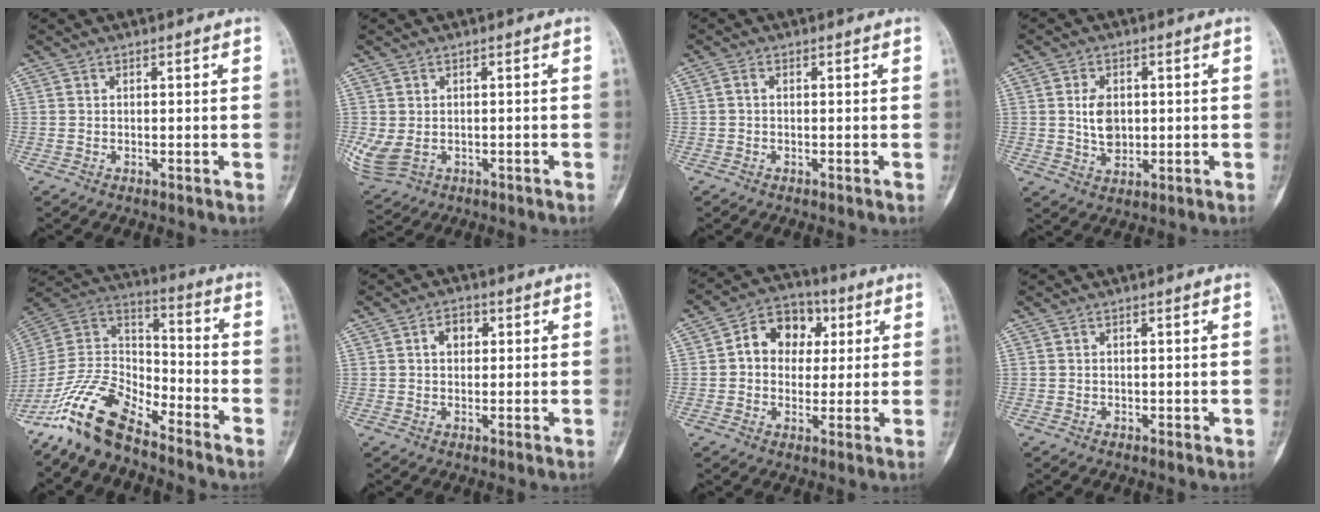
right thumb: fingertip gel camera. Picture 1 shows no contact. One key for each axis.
{"total": 6.3, "fx": -1.3, "fy": 4.5, "fz": 4.2, "tx": -0.104, "ty": 0.004, "tz": -0.007}
{"total": 0.8, "fx": 0.0, "fy": 0.5, "fz": 0.7, "tx": -0.013, "ty": 0.001, "tz": -0.005}
{"total": 5.8, "fx": 0.5, "fy": 4.1, "fz": 4.1, "tx": -0.060, "ty": -0.006, "tz": 0.012}
{"total": 15.5, "fx": -12.0, "fy": 5.9, "fz": 7.7, "tx": -0.139, "ty": 0.082, "tz": -0.238}
{"total": 3.5, "fx": 0.9, "fy": 2.6, "fz": 2.2, "tx": -0.023, "ty": 0.006, "tz": 0.012}
{"total": 10.6, "fx": 2.2, "fy": 8.6, "fz": 5.9, "tx": -0.053, "ty": 0.013, "tz": 0.025}
{"total": 0.0}